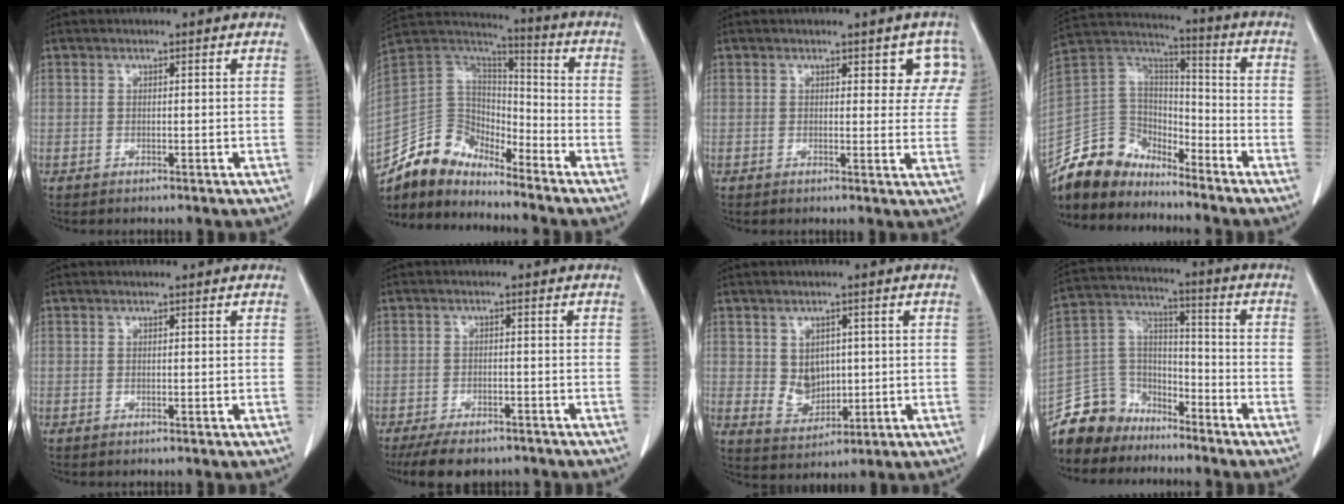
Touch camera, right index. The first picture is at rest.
{"total": 11.7, "force": [-10.7, 4.5, 1.4], "torque": [-0.027, 0.059, -0.212]}
{"total": 5.2, "force": [2.8, 2.7, 3.4], "torque": [-0.014, 0.000, 0.022]}
{"total": 13.2, "force": [-11.5, 5.9, 2.4], "torque": [-0.051, 0.050, -0.224]}
{"total": 0.0}
{"total": 8.8, "force": [-7.1, 3.6, 3.7], "torque": [-0.050, -0.005, -0.106]}
{"total": 5.3, "force": [0.7, 4.3, 3.1], "torque": [-0.054, 0.002, 0.030]}
{"total": 11.1, "force": [-9.2, 6.2, 0.5], "torque": [-0.016, 0.054, -0.174]}